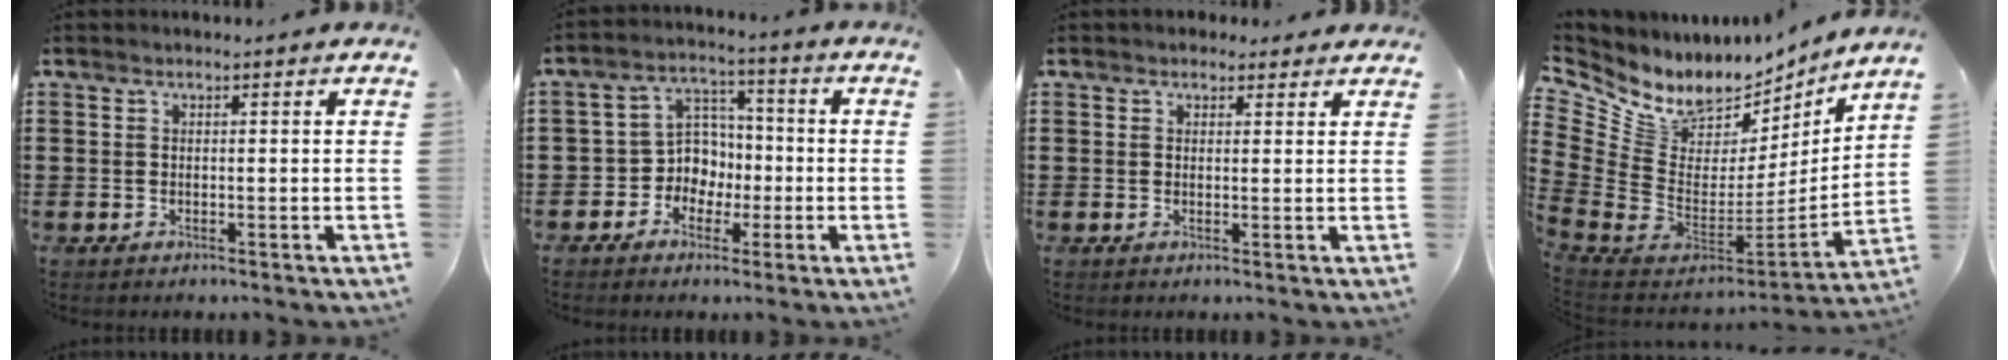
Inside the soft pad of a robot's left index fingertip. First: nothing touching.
{"total": 6.1, "force": [-1.5, 5.7, 1.6], "torque": [-0.059, 0.004, -0.031]}
{"total": 1.8, "force": [1.5, 1.0, 0.3], "torque": [-0.002, 0.005, 0.027]}
{"total": 8.3, "force": [5.5, 5.5, 2.9], "torque": [-0.095, -0.061, 0.099]}